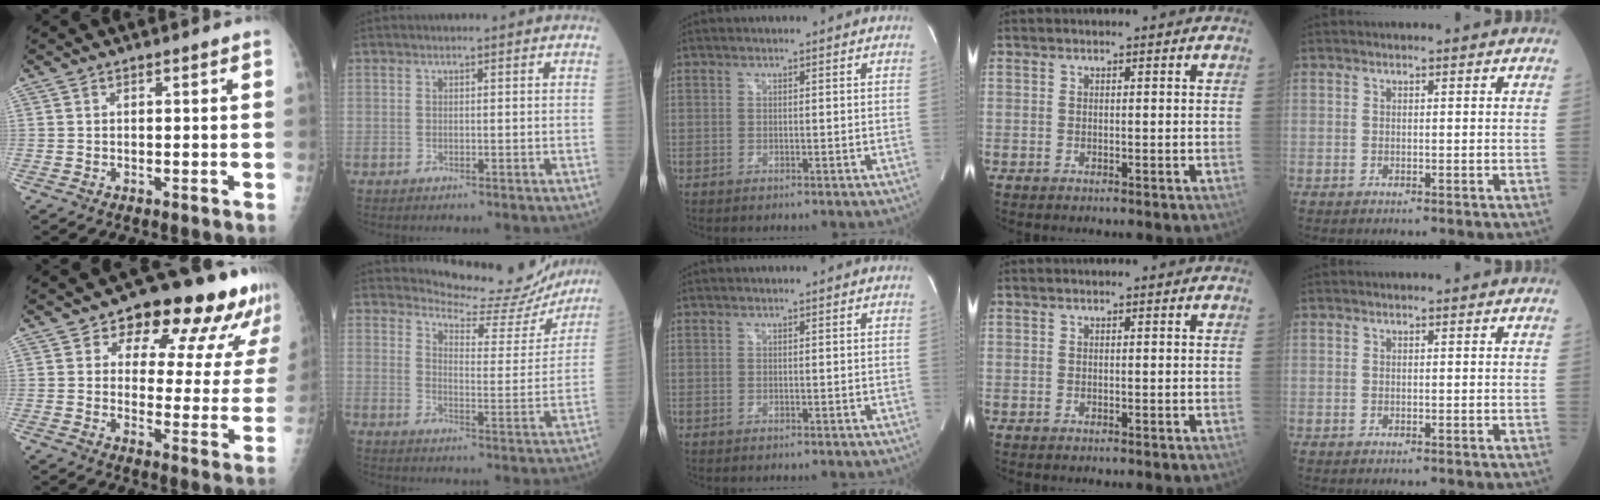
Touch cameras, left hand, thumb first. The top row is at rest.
{"thumb": {"total": 18.7, "force": [13.6, 8.5, 9.5], "torque": [-0.068, -0.059, 0.160]}, "index": {"total": 14.4, "force": [14.0, 2.7, 1.6], "torque": [-0.018, -0.041, 0.168]}}